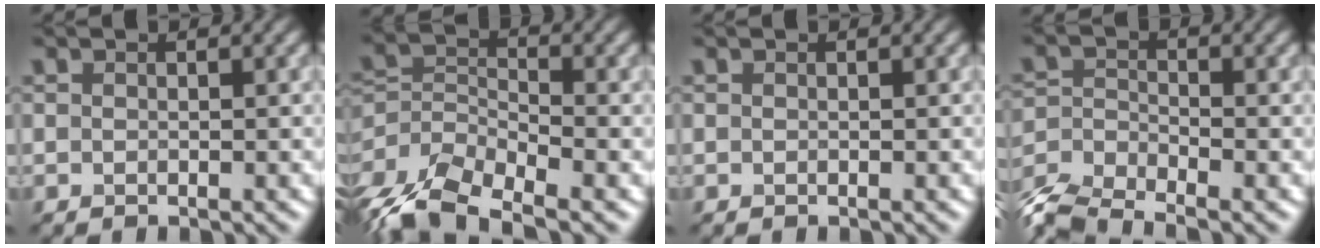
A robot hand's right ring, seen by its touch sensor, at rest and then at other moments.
{"total": 8.6, "force": [-5.7, 4.0, 5.0], "torque": [-0.105, -0.009, -0.118]}
{"total": 0.0}
{"total": 6.5, "force": [-5.5, 2.1, 2.6], "torque": [-0.052, -0.012, -0.113]}